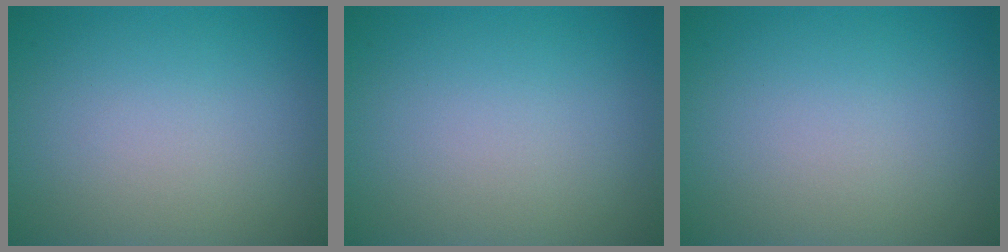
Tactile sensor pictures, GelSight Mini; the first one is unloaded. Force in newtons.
{"total": 0.0}
{"total": 0.0}